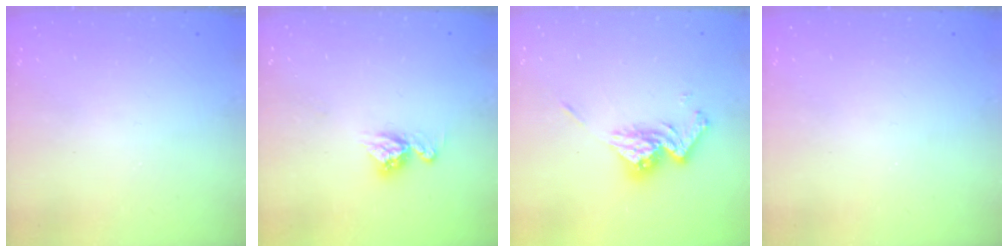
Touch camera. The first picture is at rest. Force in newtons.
{"total": 8.4, "press": 8.4, "slide": 0.7}
{"total": 13.5, "press": 13.4, "slide": 1.2}
{"total": 0.0}